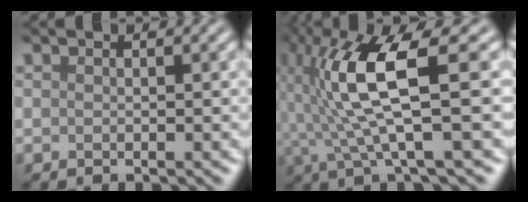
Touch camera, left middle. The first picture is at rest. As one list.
[{"total": 8.4, "force": [1.0, 1.6, 8.2], "torque": [-0.168, 0.004, 0.022]}]